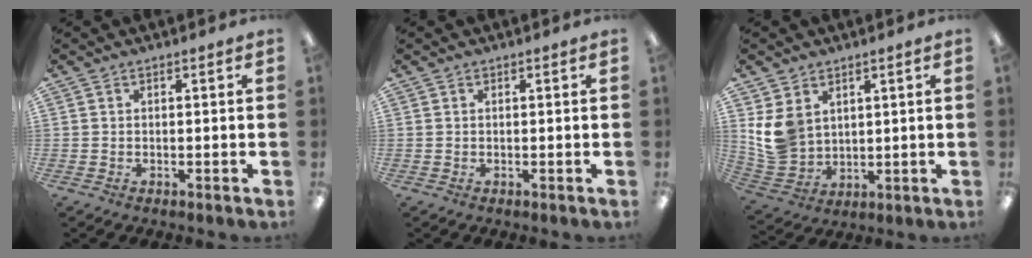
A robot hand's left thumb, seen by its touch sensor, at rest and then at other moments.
{"total": 0.0}
{"total": 9.4, "force": [3.4, 7.7, 4.2], "torque": [-0.114, -0.009, 0.072]}